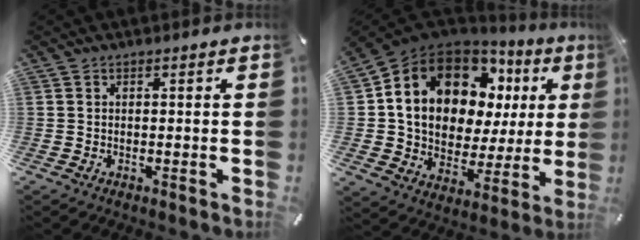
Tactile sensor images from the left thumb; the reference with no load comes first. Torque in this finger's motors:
{"motor_torque": [2.53, 2.48, 2.77, 0.00, 0.31]}